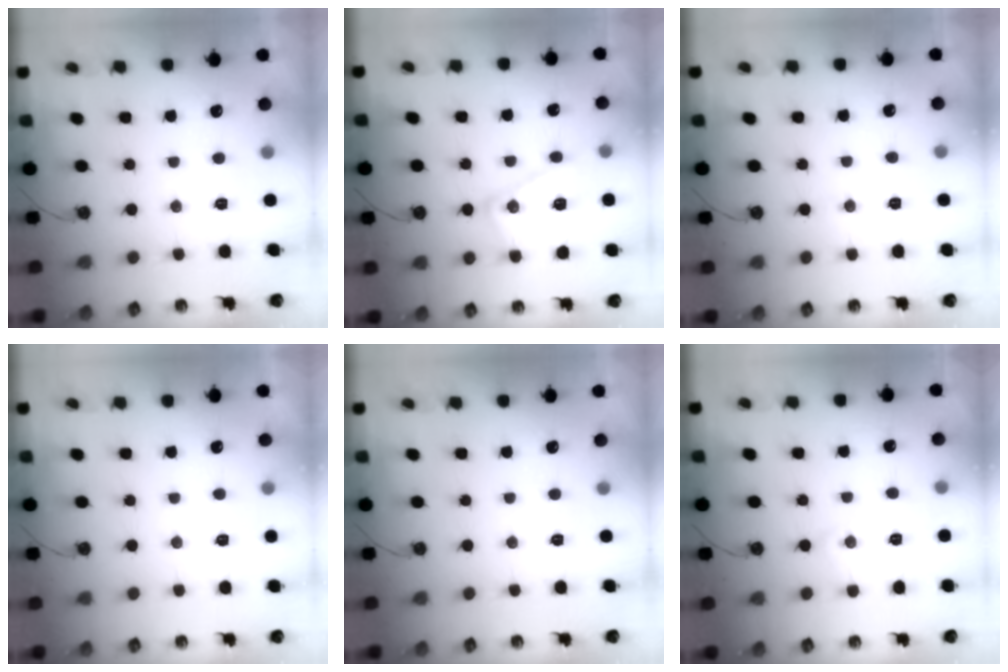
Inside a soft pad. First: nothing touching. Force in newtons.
{"total": 13.6, "press": 13.5, "slide": 1.4}
{"total": 2.7, "press": 2.6, "slide": 0.5}
{"total": 3.2, "press": 3.1, "slide": 0.5}
{"total": 0.0}
{"total": 5.3, "press": 5.3, "slide": 0.4}